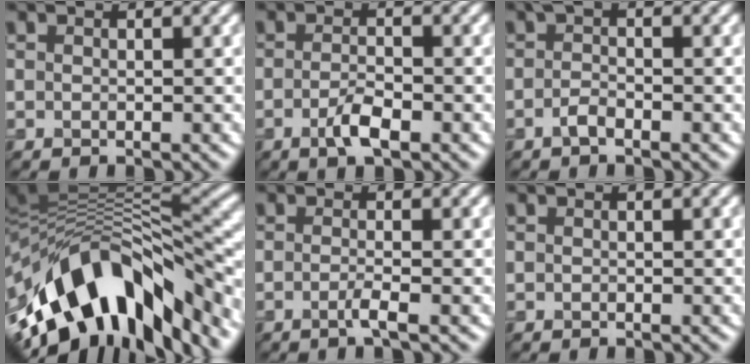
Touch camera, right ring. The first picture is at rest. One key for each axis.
{"total": 1.9, "fx": -0.9, "fy": 0.5, "fz": 1.6, "tx": -0.040, "ty": 0.006, "tz": -0.022}
{"total": 1.0, "fx": -0.5, "fy": 0.1, "fz": 0.9, "tx": -0.025, "ty": 0.006, "tz": -0.014}
{"total": 13.0, "fx": -5.8, "fy": 6.1, "fz": 9.9, "tx": -0.171, "ty": 0.023, "tz": -0.095}
{"total": 1.1, "fx": -0.4, "fy": -0.1, "fz": 1.0, "tx": -0.019, "ty": 0.004, "tz": -0.017}
{"total": 0.0}